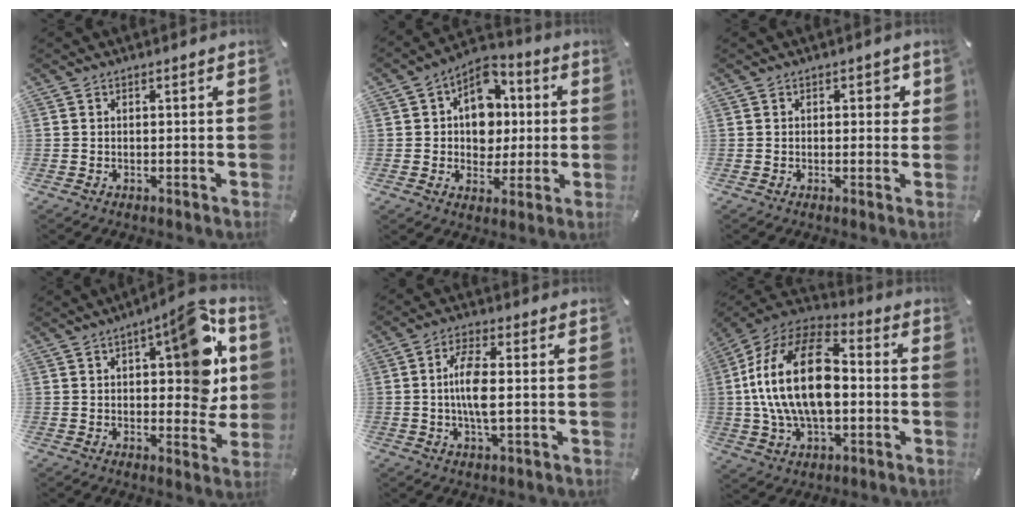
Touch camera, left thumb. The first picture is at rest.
{"total": 11.4, "force": [1.3, 9.9, 5.6], "torque": [-0.077, -0.007, 0.027]}
{"total": 2.2, "force": [0.5, 1.5, 1.5], "torque": [-0.008, 0.000, 0.001]}
{"total": 15.9, "force": [5.0, 7.1, 13.3], "torque": [-0.155, -0.023, 0.078]}
{"total": 7.8, "force": [0.0, 2.3, 7.5], "torque": [-0.157, -0.004, -0.006]}
{"total": 23.4, "force": [0.1, 14.5, 18.4], "torque": [-0.385, 0.014, -0.002]}